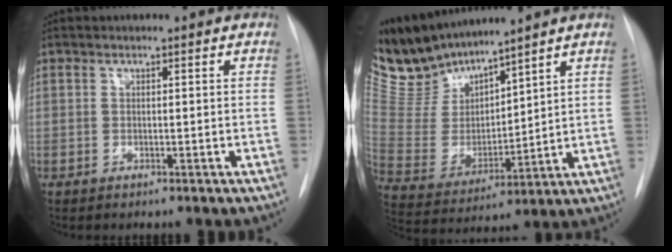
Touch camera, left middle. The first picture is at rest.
{"total": 11.4, "force": [11.0, 2.1, 2.0], "torque": [-0.065, -0.003, 0.240]}